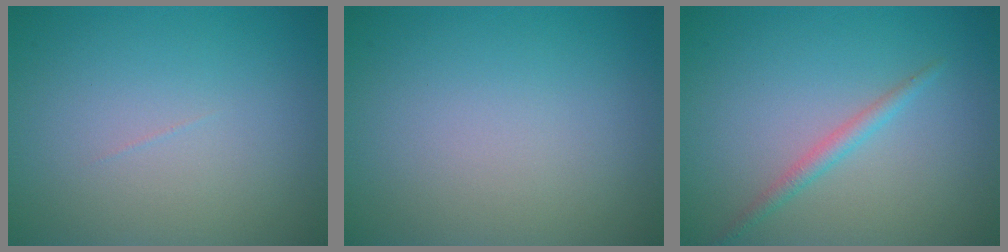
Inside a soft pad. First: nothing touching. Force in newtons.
{"total": 0.0}
{"total": 1.5, "press": 1.5, "slide": 0.0}